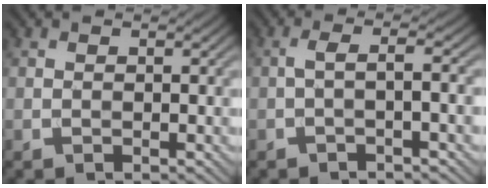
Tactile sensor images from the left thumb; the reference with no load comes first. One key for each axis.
{"total": 2.8, "fx": -0.8, "fy": 0.6, "fz": 2.7, "tx": -0.040, "ty": 0.013, "tz": -0.027}